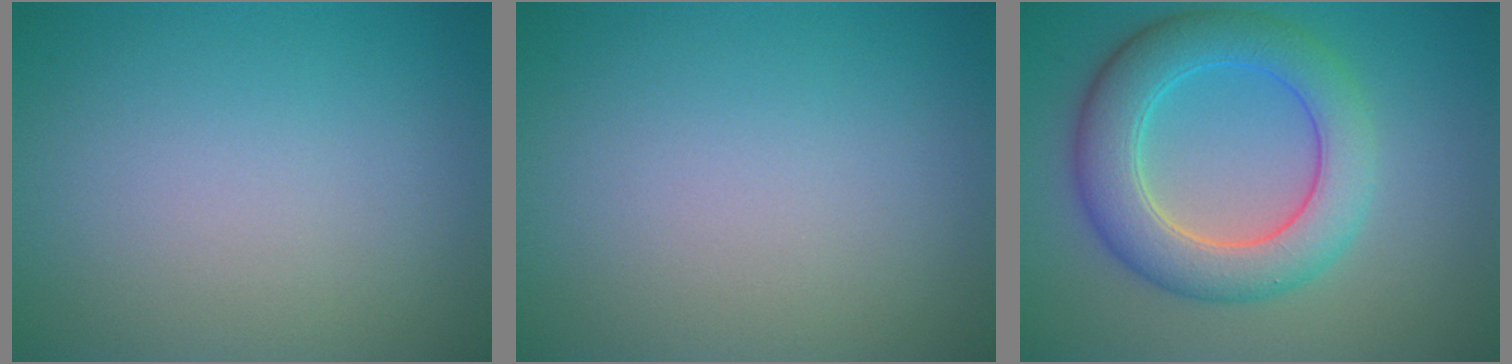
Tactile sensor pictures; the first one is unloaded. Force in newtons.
{"total": 0.0}
{"total": 6.7, "press": 6.7, "slide": 0.3}